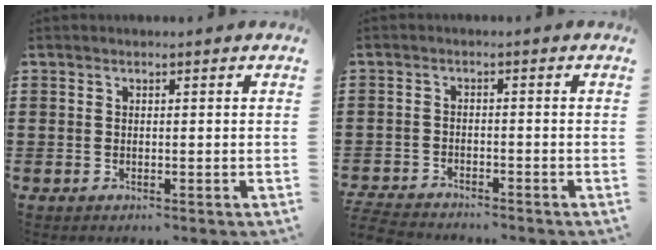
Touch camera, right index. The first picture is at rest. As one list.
[{"total": 3.2, "force": [-3.2, 0.2, 0.2], "torque": [-0.016, -0.005, -0.069]}]